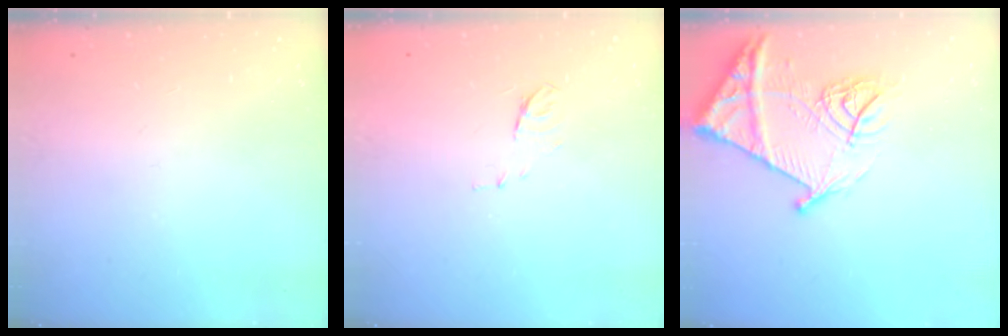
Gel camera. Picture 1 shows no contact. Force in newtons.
{"total": 5.8, "press": 5.8, "slide": 0.7}
{"total": 15.9, "press": 15.8, "slide": 1.6}